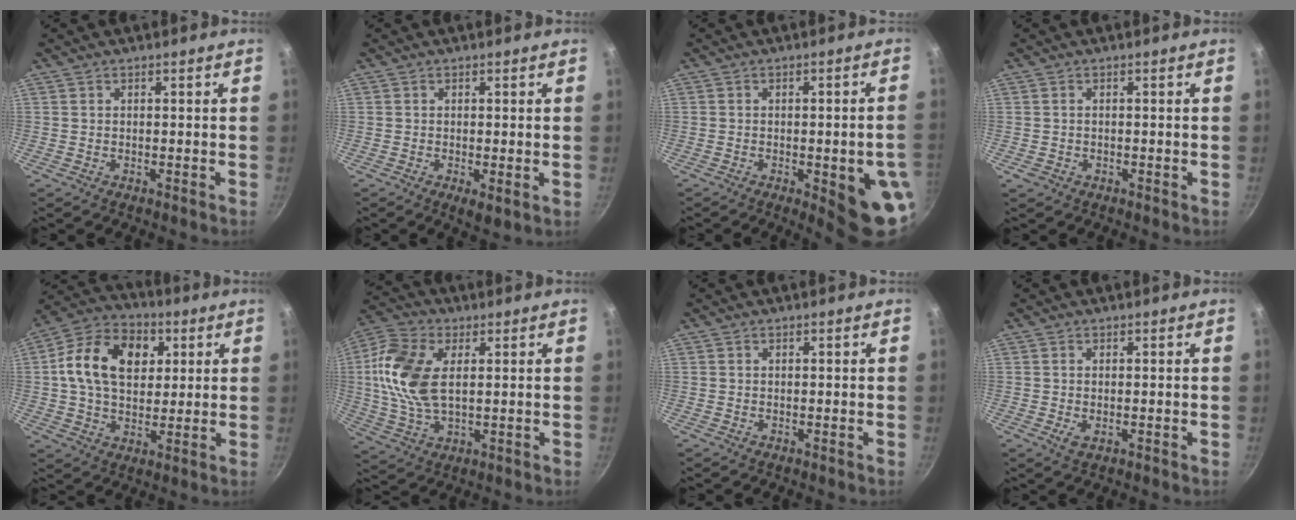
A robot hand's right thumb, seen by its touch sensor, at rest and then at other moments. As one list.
[{"total": 3.0, "force": [-0.4, 1.3, 2.7], "torque": [-0.043, -0.010, -0.005]}, {"total": 11.7, "force": [-3.1, 3.3, 10.8], "torque": [-0.104, 0.010, -0.033]}, {"total": 1.0, "force": [-0.4, 0.8, 0.5], "torque": [-0.009, 0.001, -0.006]}, {"total": 16.6, "force": [3.9, 11.6, 11.1], "torque": [-0.165, 0.013, 0.051]}, {"total": 14.2, "force": [2.2, 8.1, 11.5], "torque": [-0.227, 0.005, 0.037]}, {"total": 0.0}, {"total": 1.8, "force": [-0.2, 0.8, 1.6], "torque": [-0.031, -0.005, -0.002]}]